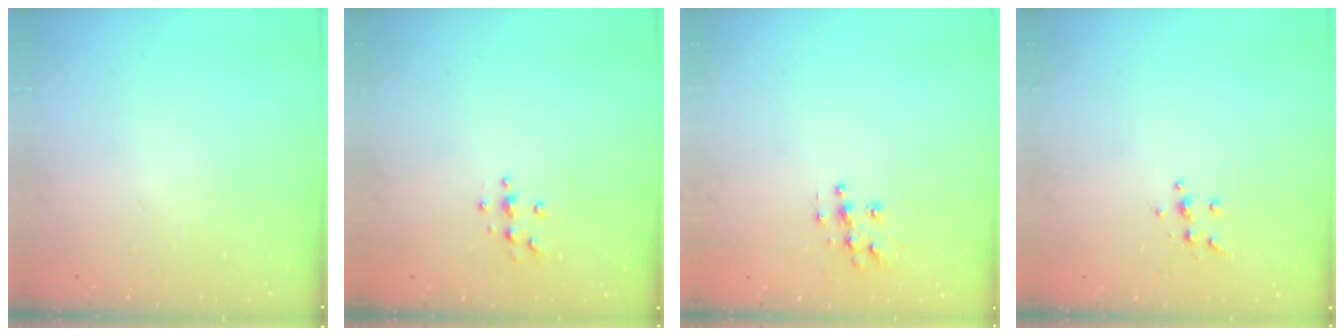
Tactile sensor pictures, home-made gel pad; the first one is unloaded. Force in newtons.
{"total": 4.6, "press": 4.5, "slide": 0.6}
{"total": 8.0, "press": 8.0, "slide": 0.4}
{"total": 6.7, "press": 6.7, "slide": 0.8}